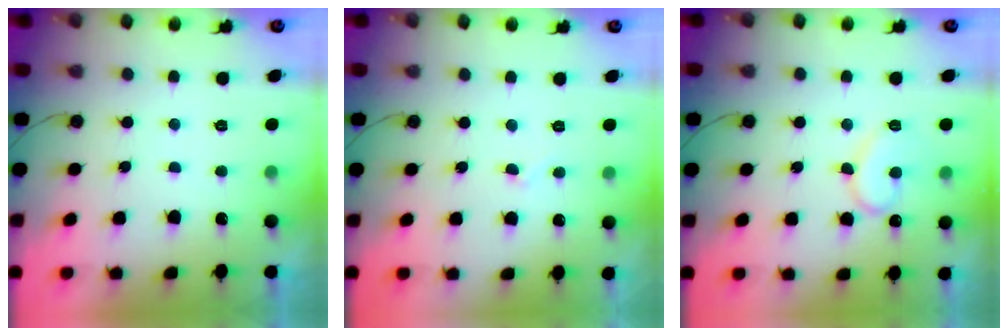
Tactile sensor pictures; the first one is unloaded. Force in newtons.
{"total": 2.8, "press": 2.8, "slide": 0.2}
{"total": 11.0, "press": 11.0, "slide": 1.0}